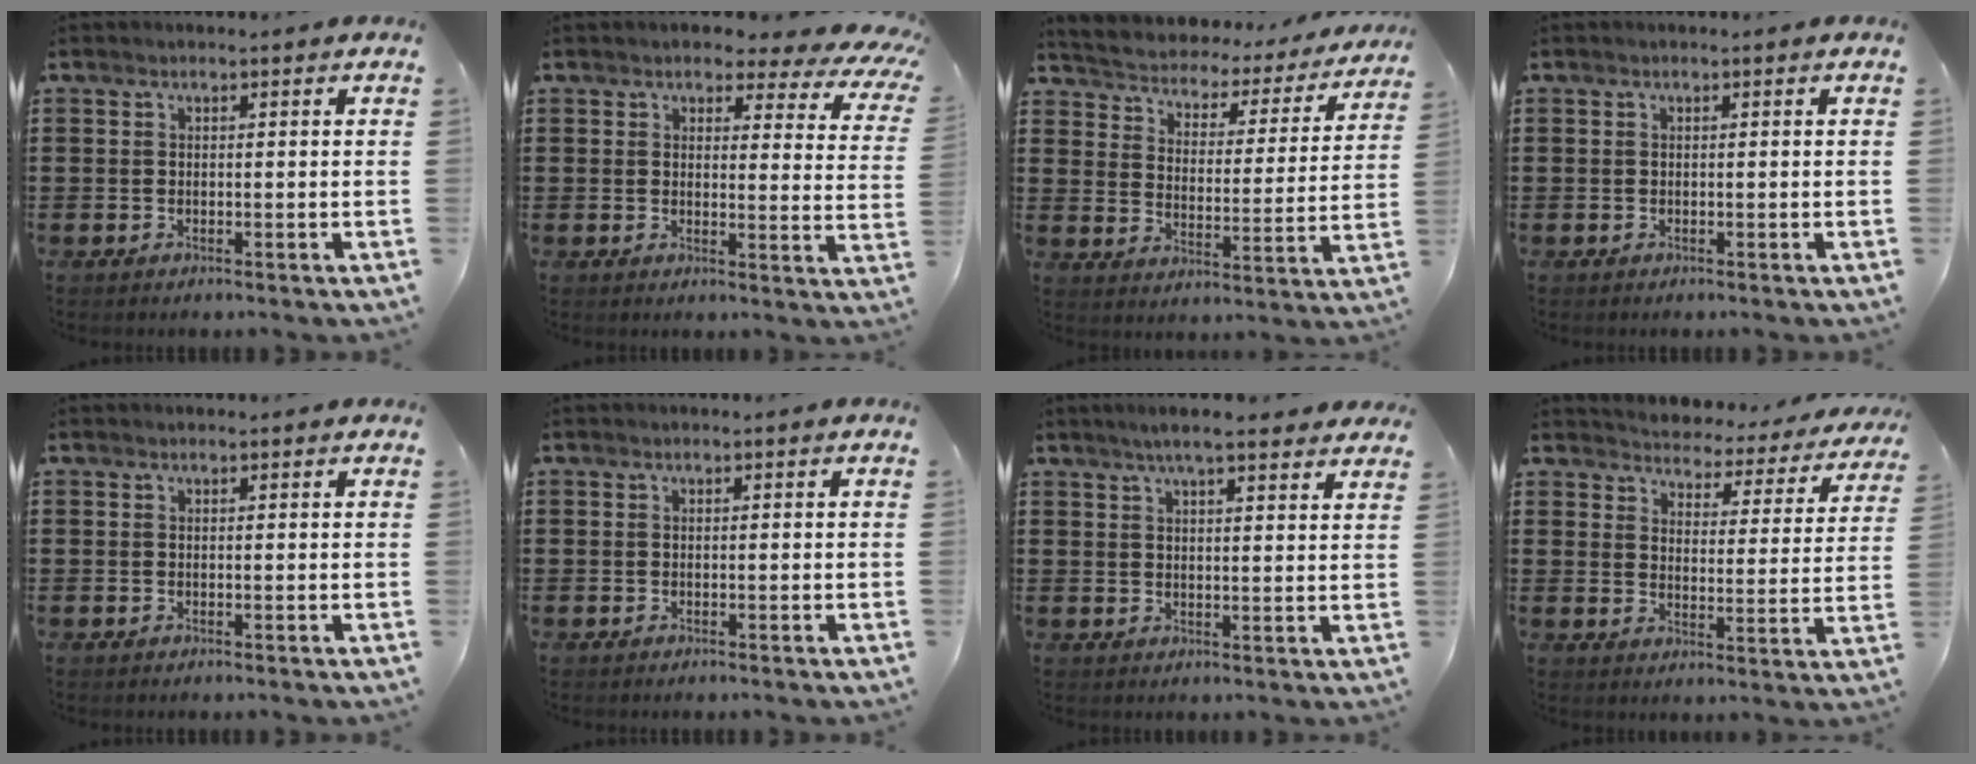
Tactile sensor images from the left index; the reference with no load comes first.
{"total": 3.6, "force": [2.9, 1.1, 1.7], "torque": [-0.034, -0.021, 0.045]}
{"total": 2.1, "force": [1.9, 0.7, 0.1], "torque": [-0.022, -0.028, 0.020]}
{"total": 0.0}
{"total": 0.0}
{"total": 0.0}
{"total": 4.8, "force": [3.9, 0.4, 2.8], "torque": [-0.063, -0.005, 0.070]}
{"total": 3.2, "force": [3.2, 0.1, -0.2], "torque": [-0.014, -0.040, 0.046]}